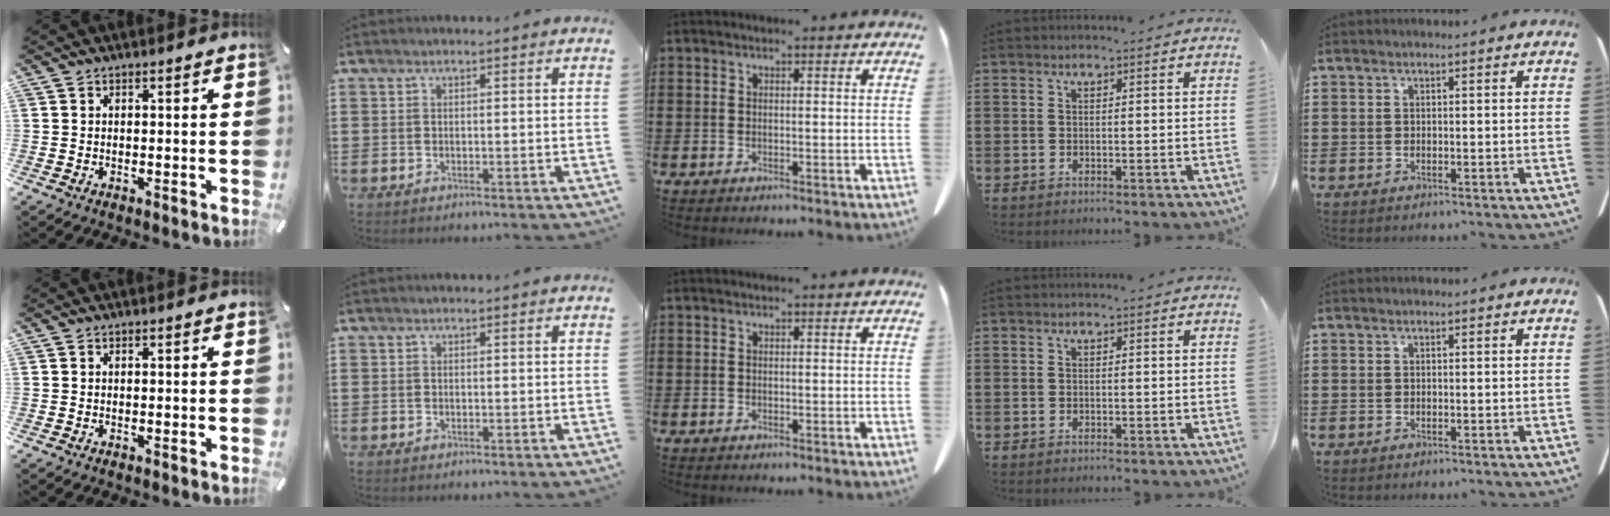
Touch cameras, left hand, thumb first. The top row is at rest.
{}